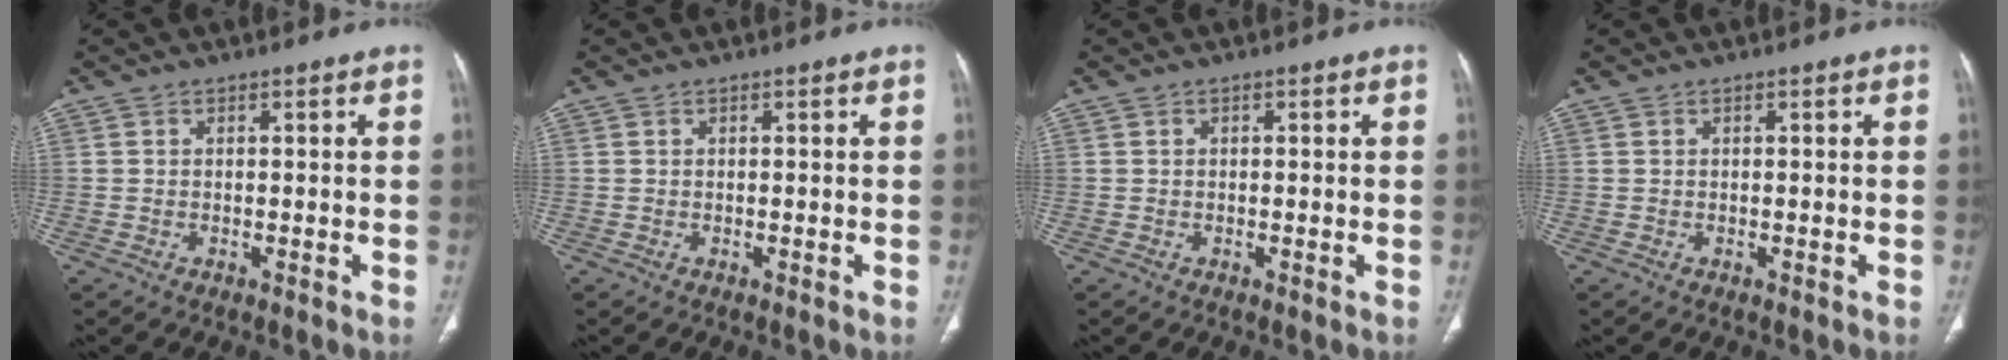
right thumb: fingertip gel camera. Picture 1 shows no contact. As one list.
[{"total": 0.0}, {"total": 0.0}, {"total": 0.0}]